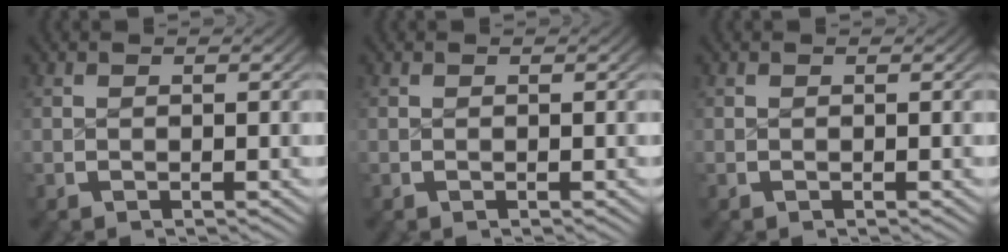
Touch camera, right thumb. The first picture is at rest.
{"total": 0.0}
{"total": 0.0}